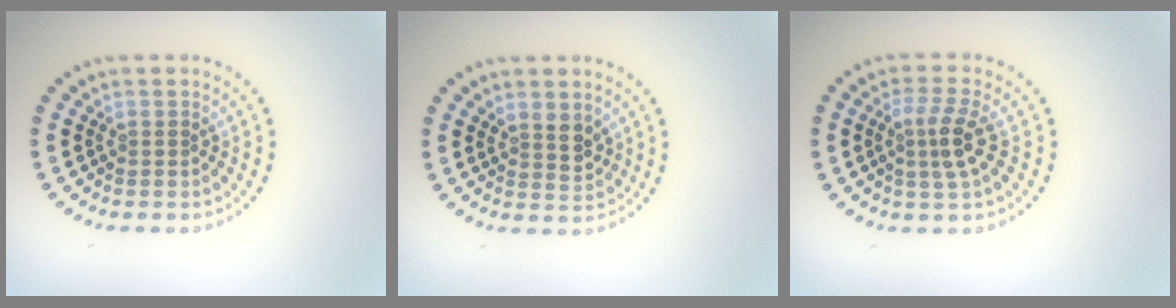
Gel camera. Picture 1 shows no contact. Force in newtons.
{"total": 2.1, "press": 1.8, "slide": 0.9}
{"total": 2.9, "press": 2.5, "slide": 1.4}